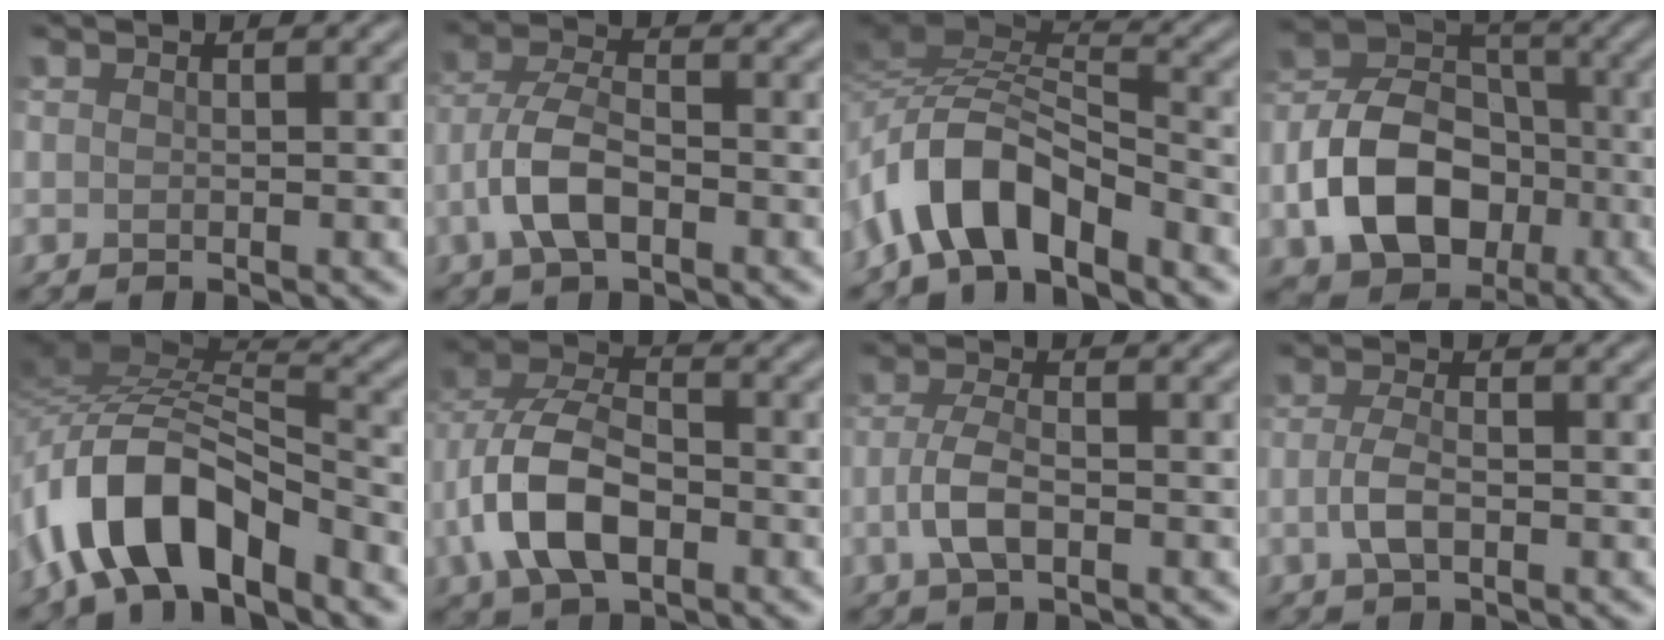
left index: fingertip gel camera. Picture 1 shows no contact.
{"total": 5.1, "force": [-1.9, 2.5, 4.0], "torque": [-0.084, 0.005, -0.046]}
{"total": 7.8, "force": [-5.1, 3.1, 4.9], "torque": [-0.080, 0.006, -0.109]}
{"total": 9.7, "force": [-3.1, 7.1, 6.0], "torque": [-0.107, 0.006, -0.065]}
{"total": 11.0, "force": [-6.0, 4.7, 7.9], "torque": [-0.144, 0.015, -0.123]}
{"total": 8.7, "force": [-2.4, 5.2, 6.5], "torque": [-0.144, 0.007, -0.056]}
{"total": 3.4, "force": [-1.0, 1.4, 2.9], "torque": [-0.065, -0.001, -0.025]}
{"total": 2.6, "force": [-0.6, 1.1, 2.3], "torque": [-0.051, -0.001, -0.016]}